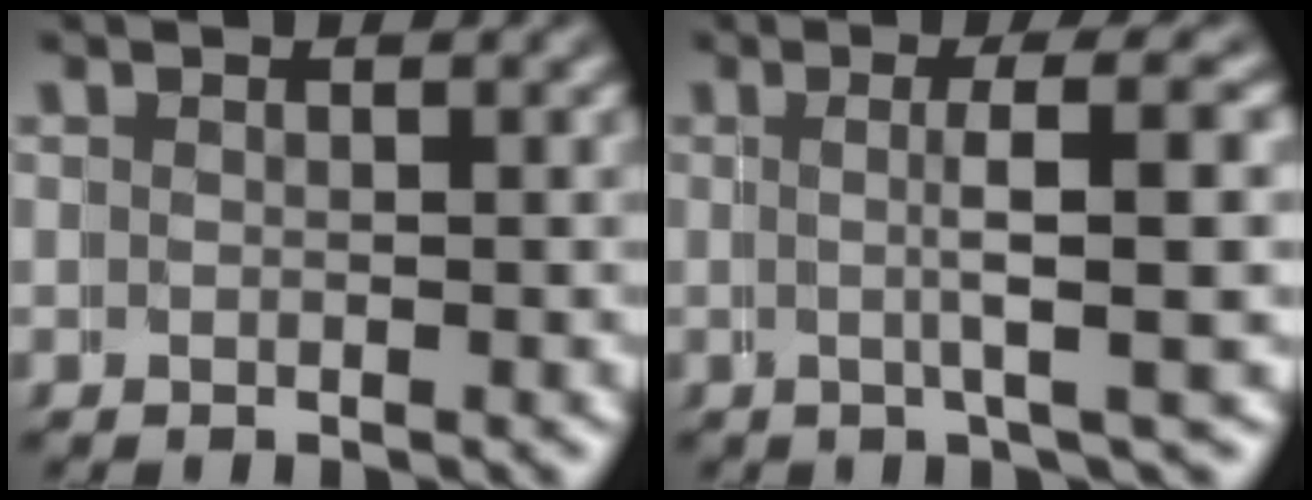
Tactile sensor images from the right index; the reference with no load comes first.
{"total": 3.7, "force": [0.6, -1.7, 3.3], "torque": [-0.038, 0.006, 0.011]}